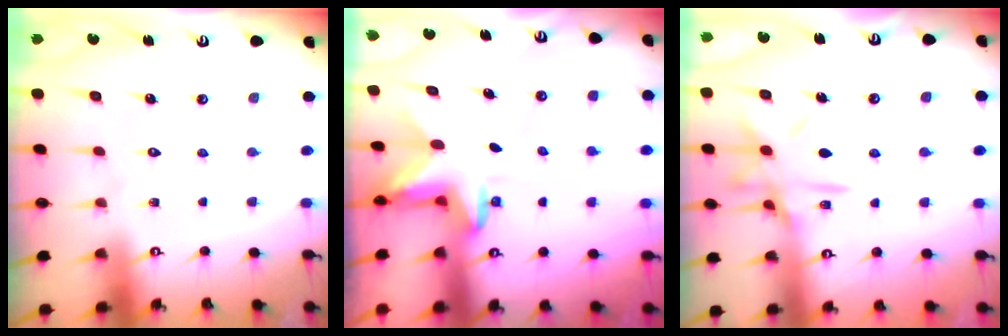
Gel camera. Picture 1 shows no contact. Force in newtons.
{"total": 2.9, "press": 2.8, "slide": 0.7}
{"total": 11.8, "press": 11.7, "slide": 0.9}